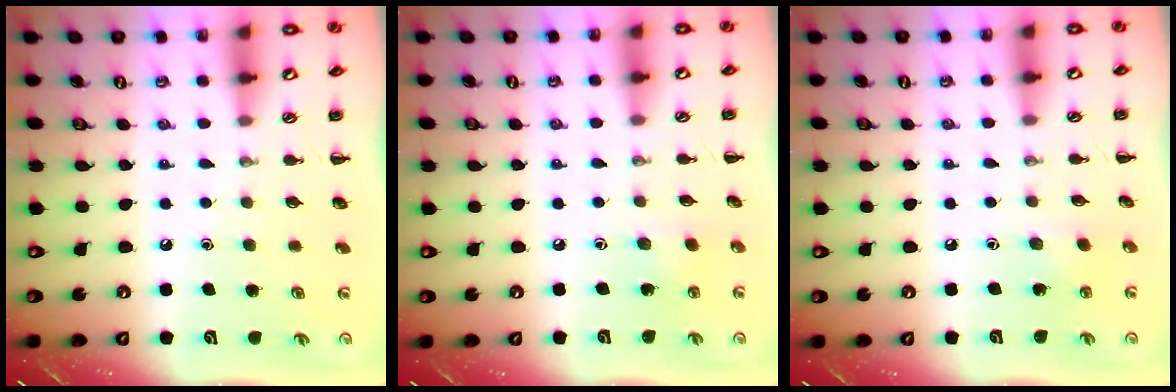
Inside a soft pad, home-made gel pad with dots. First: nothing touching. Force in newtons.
{"total": 3.3, "press": 3.2, "slide": 1.0}
{"total": 3.3, "press": 3.2, "slide": 1.0}